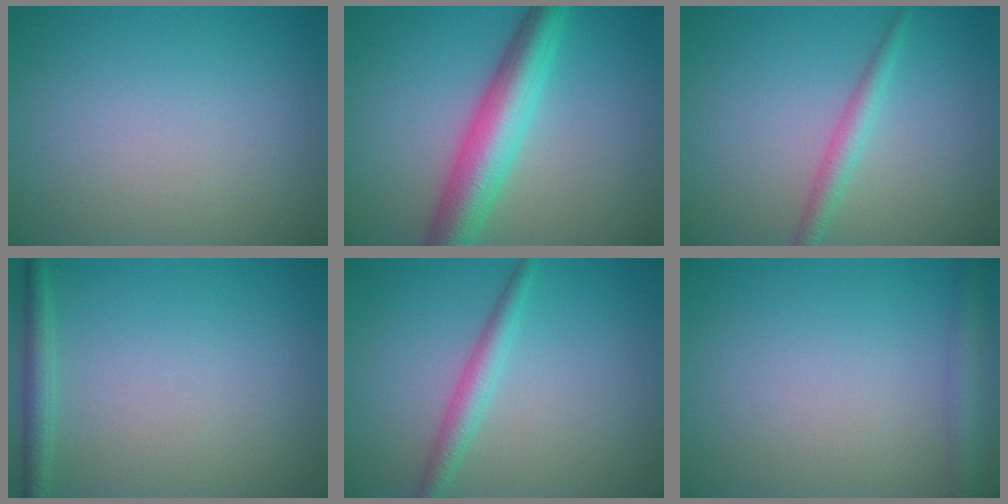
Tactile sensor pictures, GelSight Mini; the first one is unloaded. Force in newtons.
{"total": 6.6, "press": 6.6, "slide": 0.3}
{"total": 2.1, "press": 2.1, "slide": 0.0}
{"total": 1.7, "press": 1.7, "slide": 0.1}
{"total": 2.4, "press": 2.4, "slide": 0.1}
{"total": 2.1, "press": 2.1, "slide": 0.1}